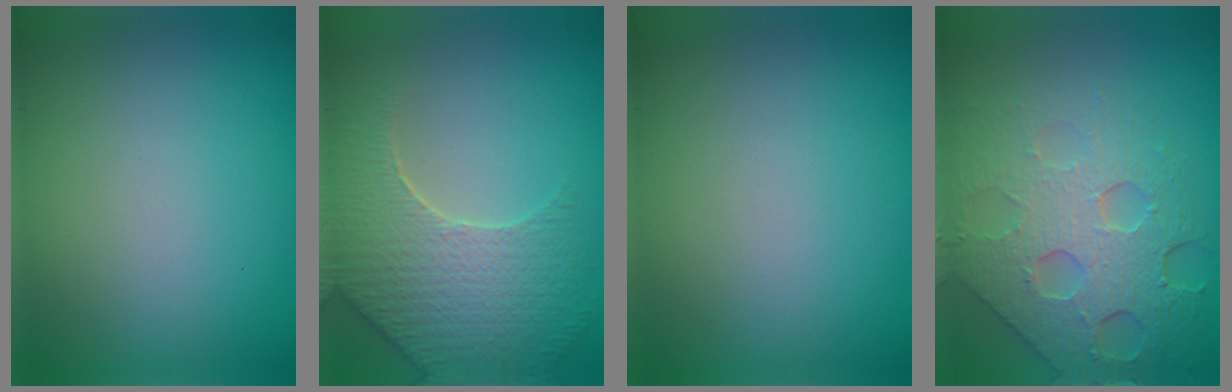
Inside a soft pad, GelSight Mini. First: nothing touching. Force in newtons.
{"total": 6.3, "press": 5.2, "slide": 3.6}
{"total": 0.0}
{"total": 8.1, "press": 5.6, "slide": 5.9}